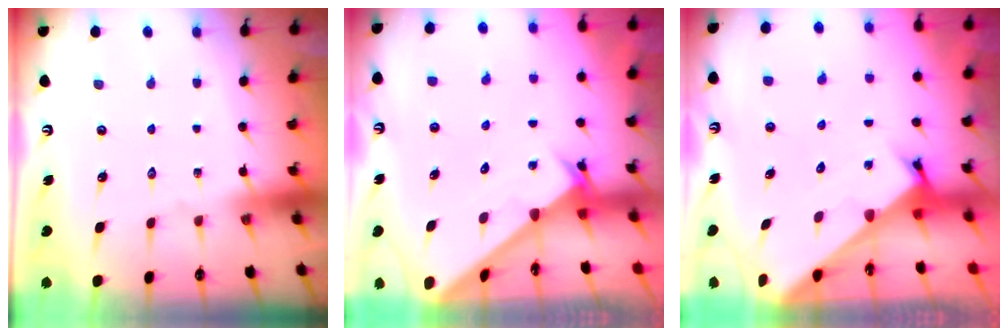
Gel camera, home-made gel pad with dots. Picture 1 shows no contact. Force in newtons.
{"total": 2.6, "press": 2.6, "slide": 0.2}
{"total": 2.3, "press": 2.3, "slide": 0.2}